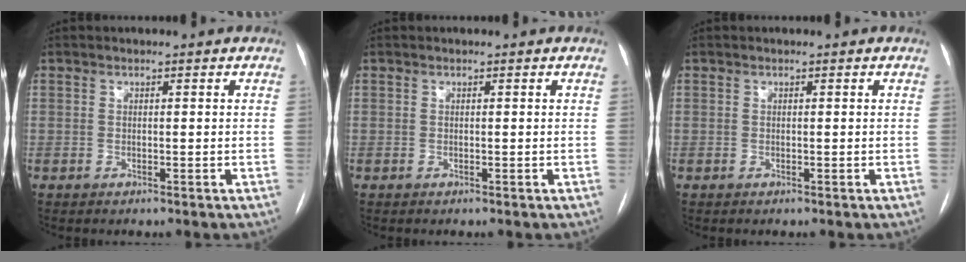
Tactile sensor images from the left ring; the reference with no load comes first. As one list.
[{"total": 0.0}, {"total": 0.0}]